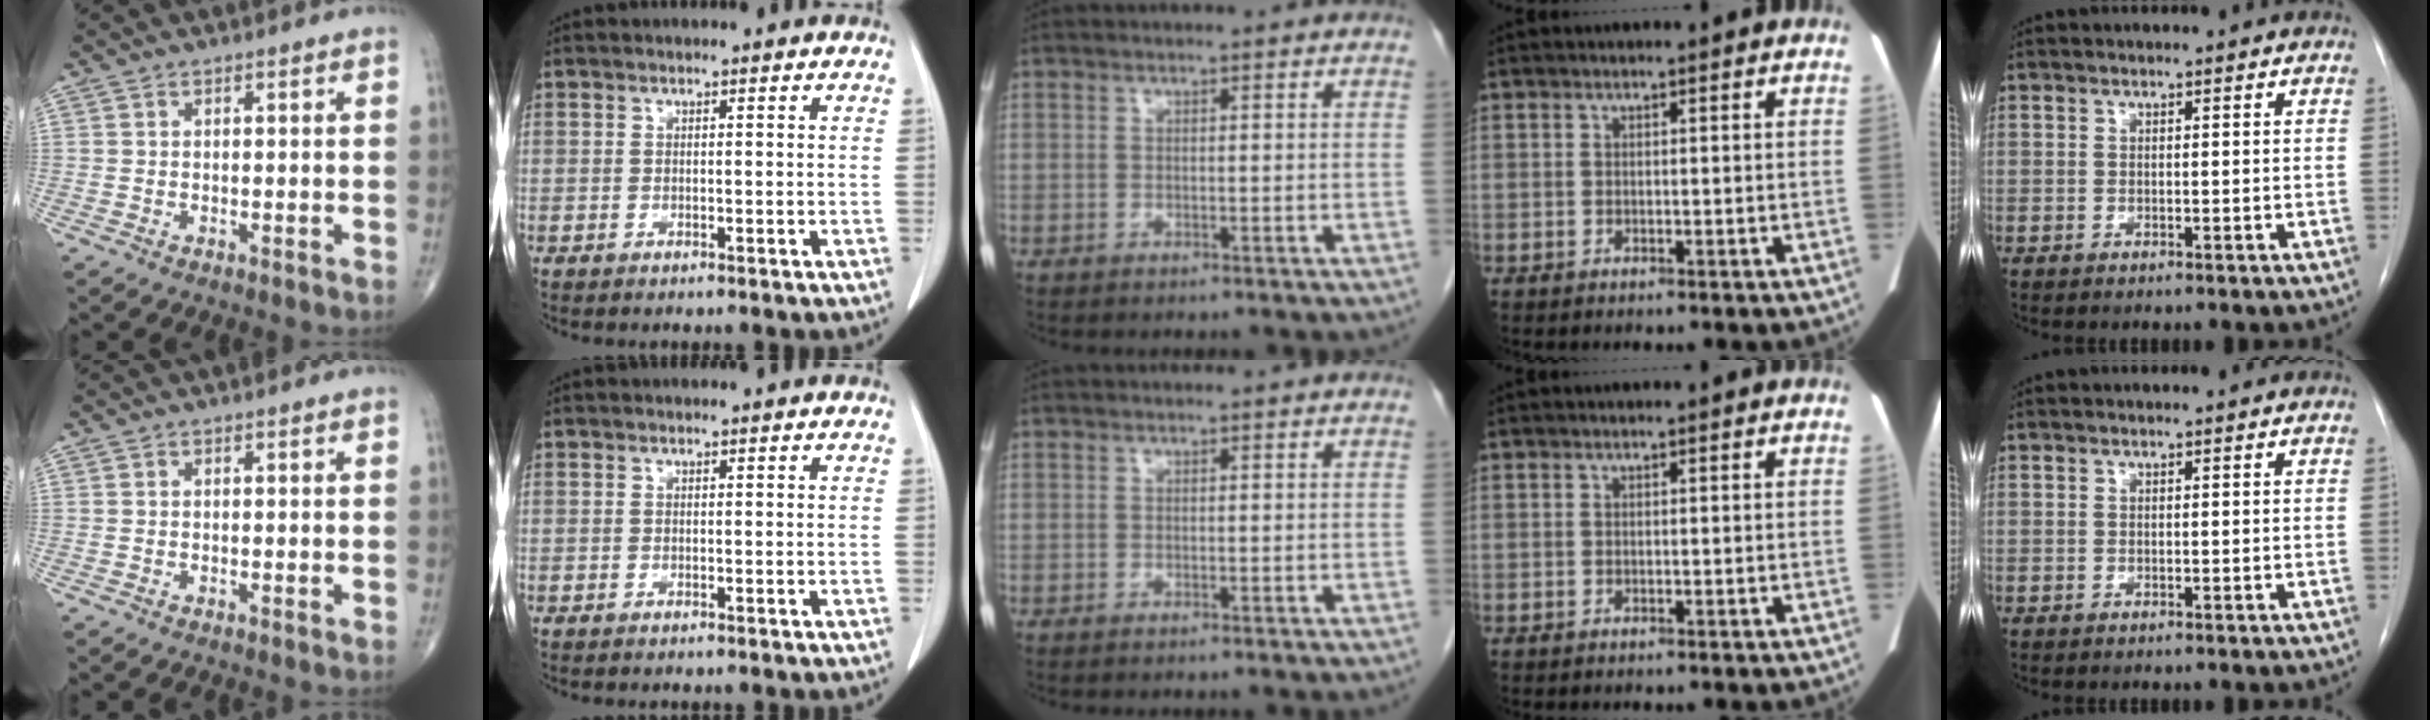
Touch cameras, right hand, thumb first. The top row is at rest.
{}